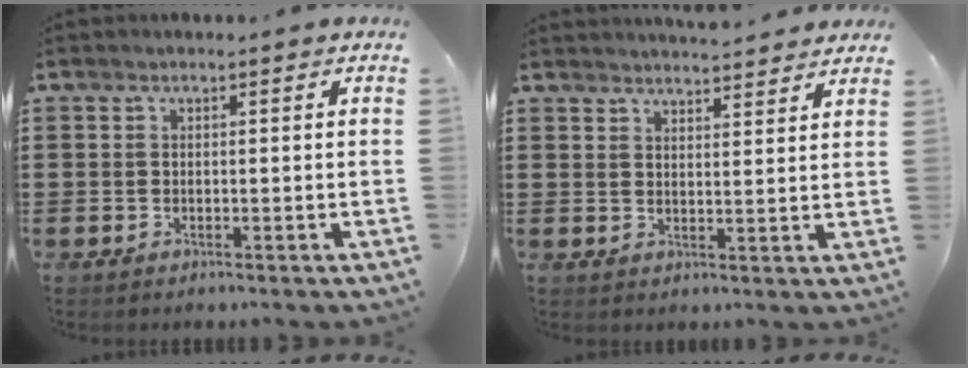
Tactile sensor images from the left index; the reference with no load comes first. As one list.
[{"total": 3.4, "force": [3.4, -0.2, 0.2], "torque": [-0.012, -0.013, 0.064]}]